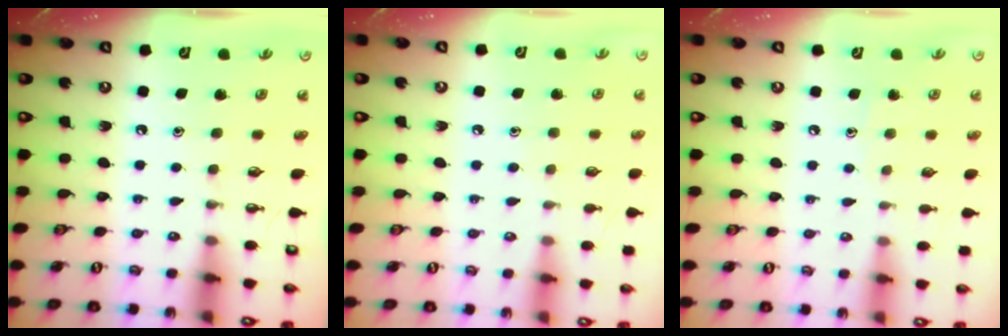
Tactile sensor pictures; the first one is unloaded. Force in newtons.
{"total": 4.8, "press": 4.8, "slide": 0.6}
{"total": 3.4, "press": 3.4, "slide": 0.4}